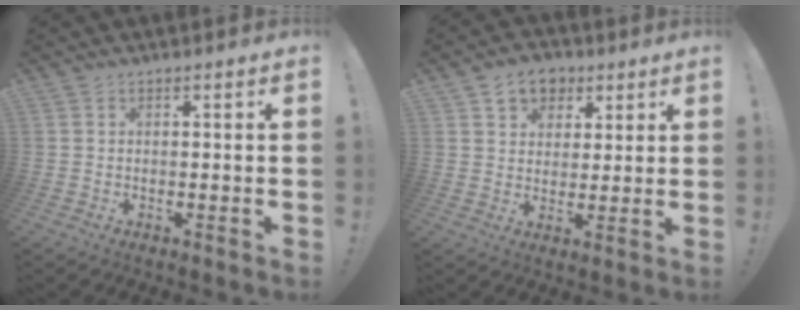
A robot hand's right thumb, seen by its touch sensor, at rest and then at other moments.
{"total": 8.6, "force": [4.3, 6.8, 3.1], "torque": [-0.041, -0.018, 0.082]}